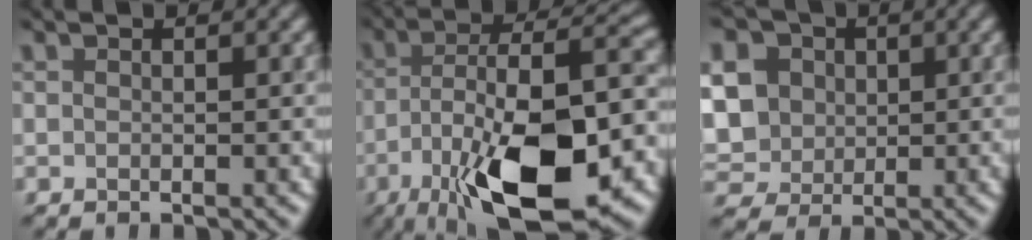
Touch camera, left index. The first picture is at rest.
{"total": 14.7, "force": [-6.1, 5.4, 12.2], "torque": [-0.205, -0.025, -0.087]}
{"total": 7.6, "force": [1.2, 7.0, 2.7], "torque": [-0.085, 0.018, 0.027]}